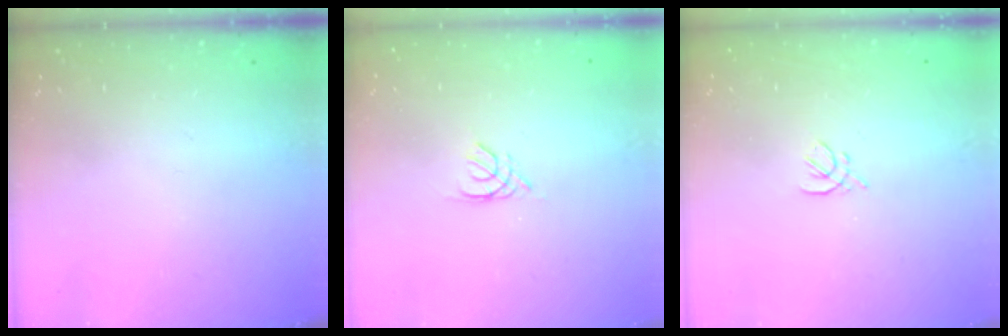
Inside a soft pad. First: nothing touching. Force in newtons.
{"total": 1.3, "press": 1.3, "slide": 0.3}
{"total": 2.1, "press": 2.0, "slide": 0.7}